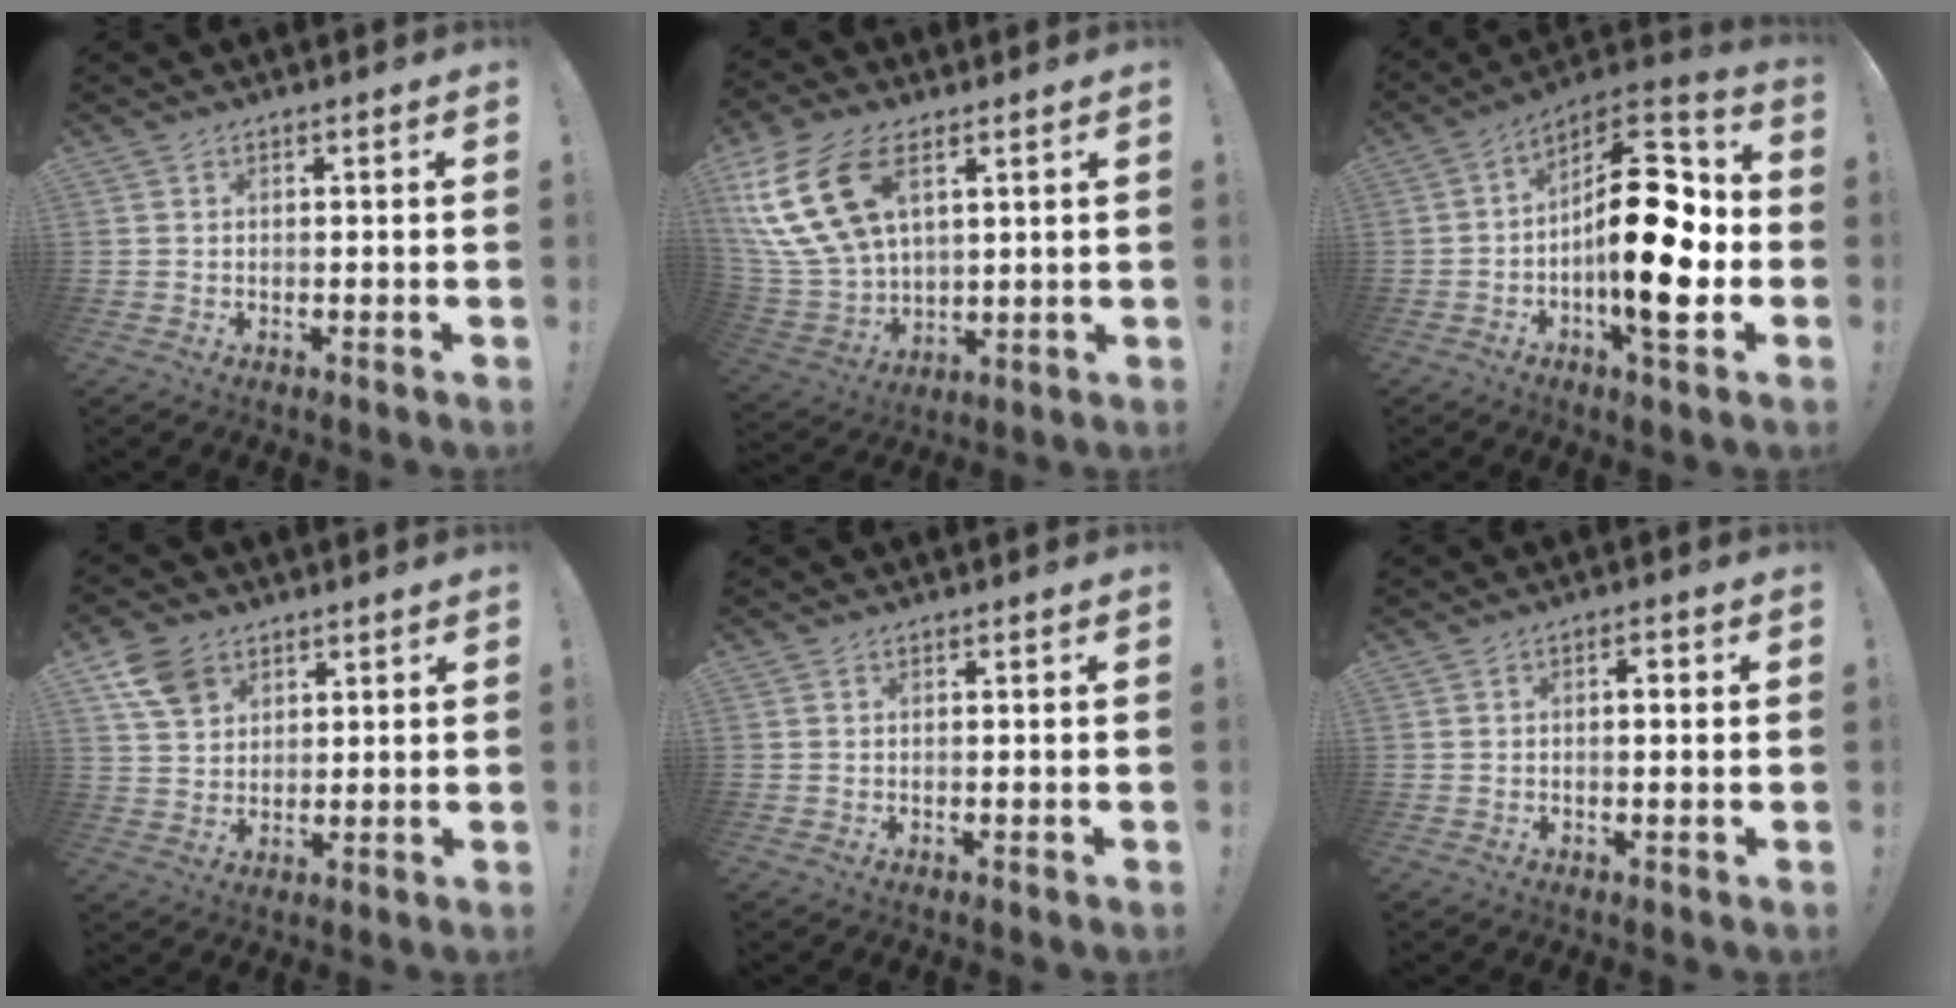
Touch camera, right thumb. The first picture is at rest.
{"total": 20.9, "force": [8.0, 12.7, 14.5], "torque": [-0.313, -0.029, 0.149]}
{"total": 22.3, "force": [-3.0, 8.5, 20.4], "torque": [-0.311, 0.008, -0.048]}
{"total": 9.0, "force": [5.1, 6.4, 3.8], "torque": [-0.069, -0.013, 0.104]}
{"total": 0.0}
{"total": 2.1, "force": [0.0, 0.5, 2.1], "torque": [-0.023, -0.001, -0.007]}